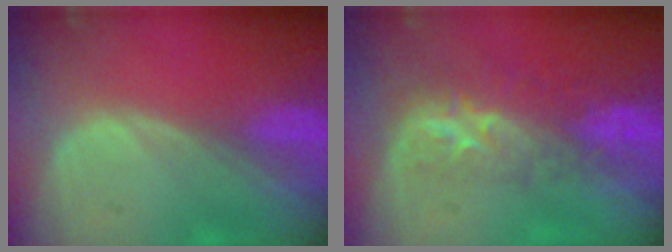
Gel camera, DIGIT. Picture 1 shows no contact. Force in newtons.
{"total": 8.7, "press": 7.1, "slide": 5.0}